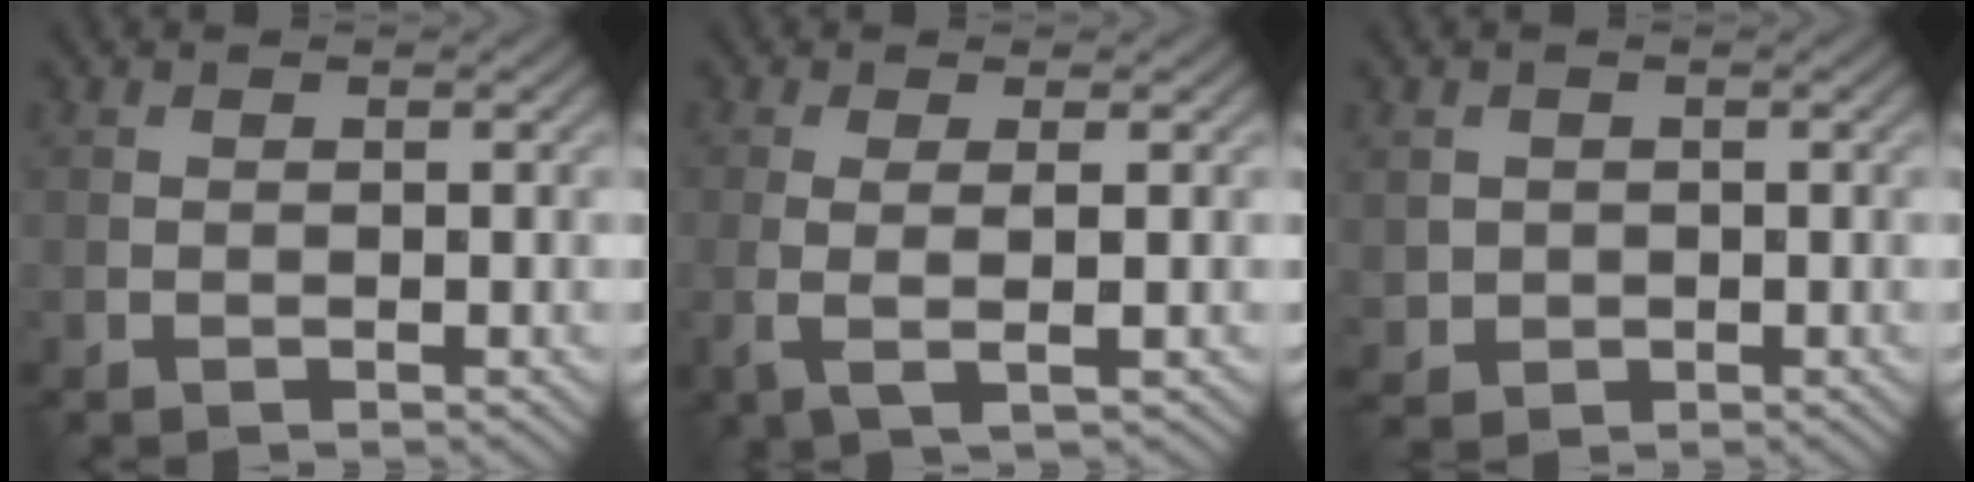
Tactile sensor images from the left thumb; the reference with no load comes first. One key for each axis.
{"total": 2.8, "fx": 0.0, "fy": 0.5, "fz": 2.8, "tx": -0.057, "ty": 0.000, "tz": -0.003}
{"total": 1.8, "fx": 0.2, "fy": 1.8, "fz": 0.3, "tx": -0.015, "ty": -0.009, "tz": 0.007}